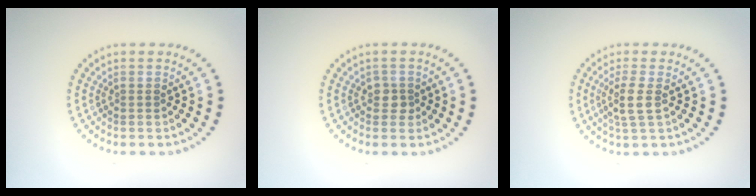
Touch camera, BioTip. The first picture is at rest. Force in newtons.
{"total": 1.5, "press": 1.2, "slide": 0.8}
{"total": 2.4, "press": 2.0, "slide": 1.2}